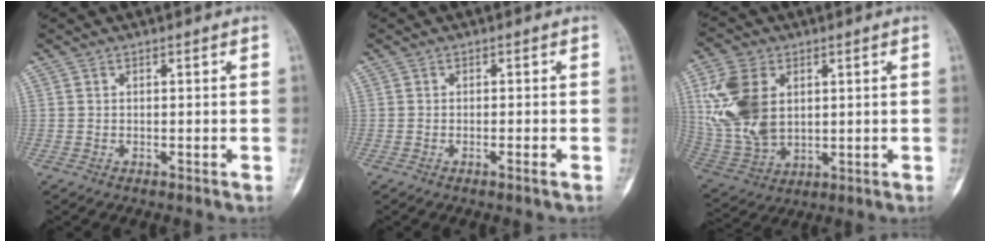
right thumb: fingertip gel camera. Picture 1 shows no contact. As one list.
[{"total": 1.1, "force": [-0.6, -0.1, 0.9], "torque": [-0.019, 0.004, -0.010]}, {"total": 15.2, "force": [3.2, 10.2, 10.9], "torque": [-0.217, -0.008, 0.073]}]